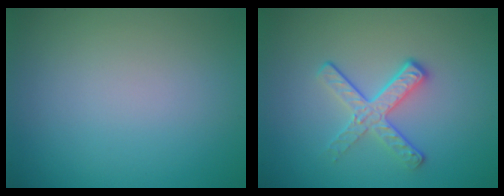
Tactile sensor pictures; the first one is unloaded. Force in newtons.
{"total": 3.3, "press": 2.6, "slide": 2.0}